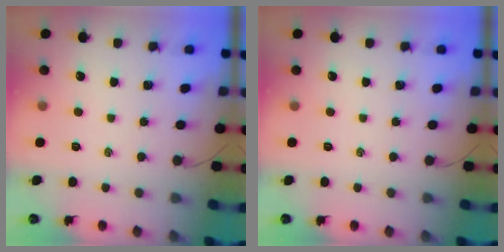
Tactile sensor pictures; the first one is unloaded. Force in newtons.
{"total": 0.0}